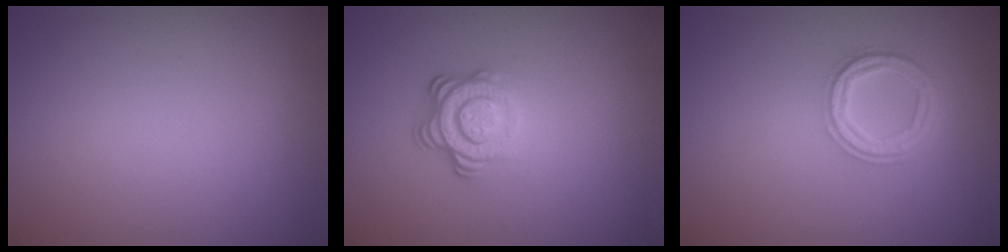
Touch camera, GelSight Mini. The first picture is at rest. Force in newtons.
{"total": 3.9, "press": 2.7, "slide": 2.8}
{"total": 3.7, "press": 2.8, "slide": 2.4}